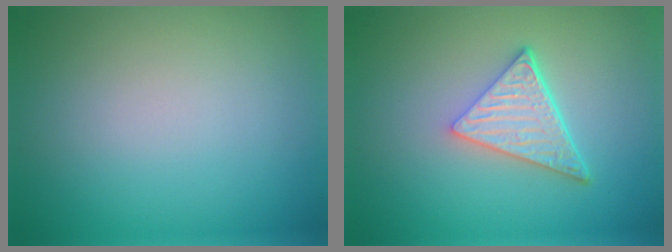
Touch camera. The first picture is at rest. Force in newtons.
{"total": 4.7, "press": 3.4, "slide": 3.3}